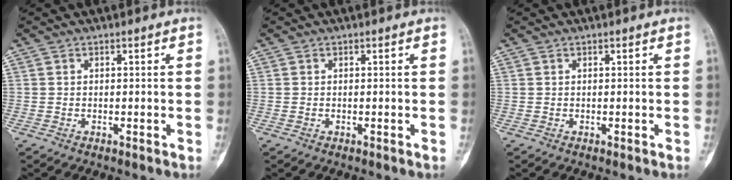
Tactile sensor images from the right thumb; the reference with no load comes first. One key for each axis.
{"total": 0.0}
{"total": 0.0}